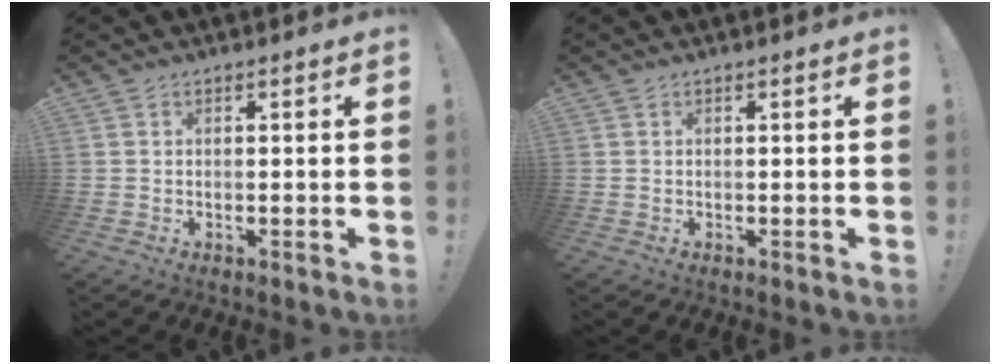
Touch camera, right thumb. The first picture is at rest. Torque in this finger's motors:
{"motor_torque": [-0.01, 0.01, -0.07, 0.06, 0.02]}